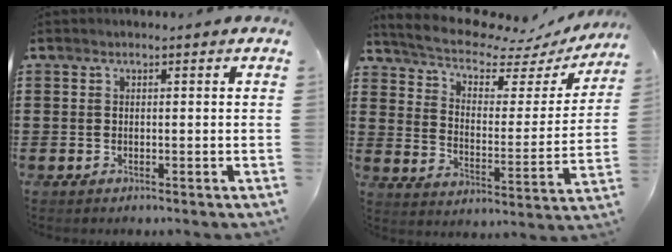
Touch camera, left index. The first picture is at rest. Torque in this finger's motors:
{"motor_torque": [2.14, 0.00, 0.39, 0.07]}